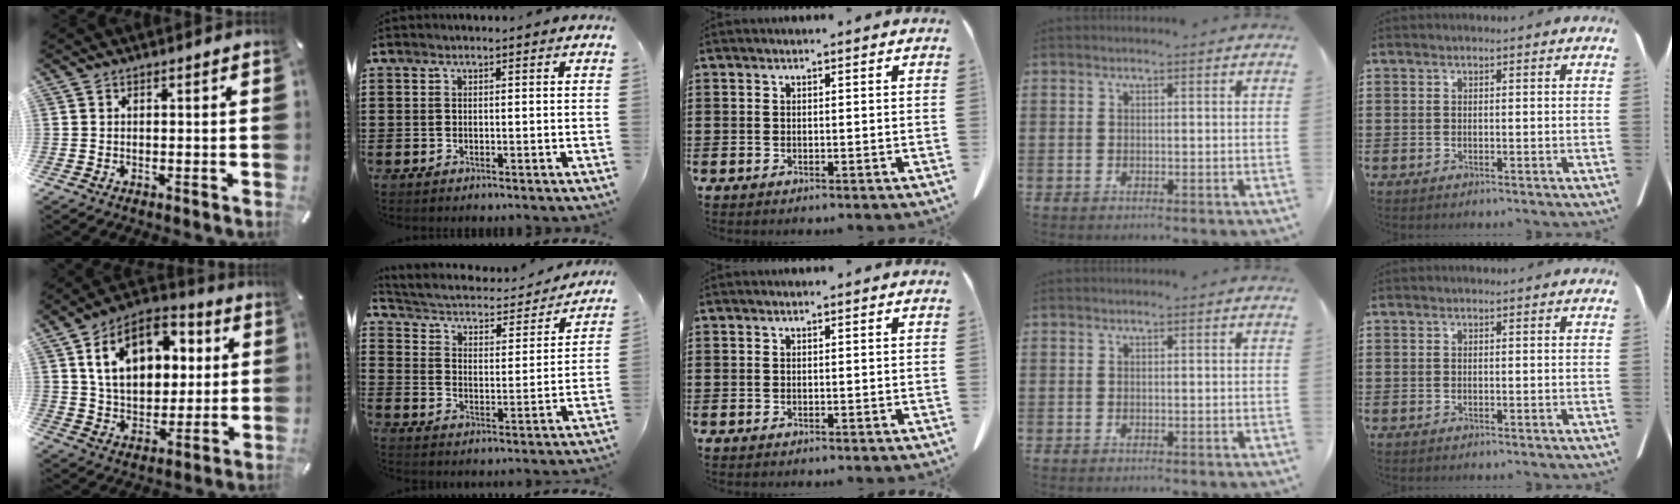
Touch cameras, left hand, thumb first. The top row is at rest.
{"thumb": {"total": 16.3, "force": [6.2, 11.5, 9.7], "torque": [-0.170, -0.010, 0.115]}, "index": {"total": 2.8, "force": [2.4, 0.9, 1.1], "torque": [-0.040, -0.023, 0.029]}}